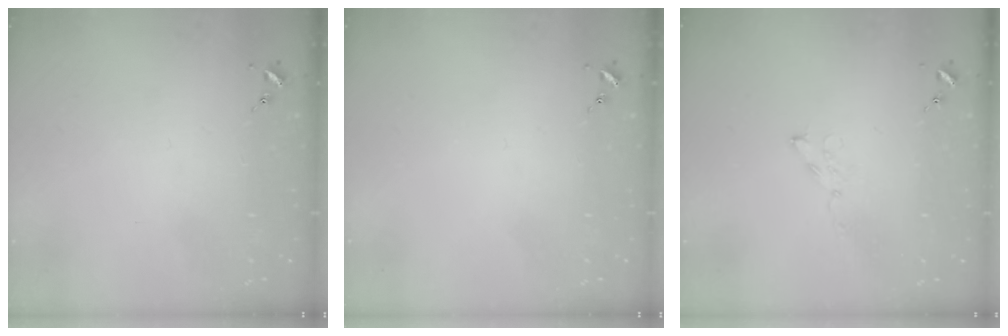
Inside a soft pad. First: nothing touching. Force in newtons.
{"total": 0.0}
{"total": 3.5, "press": 3.5, "slide": 0.4}